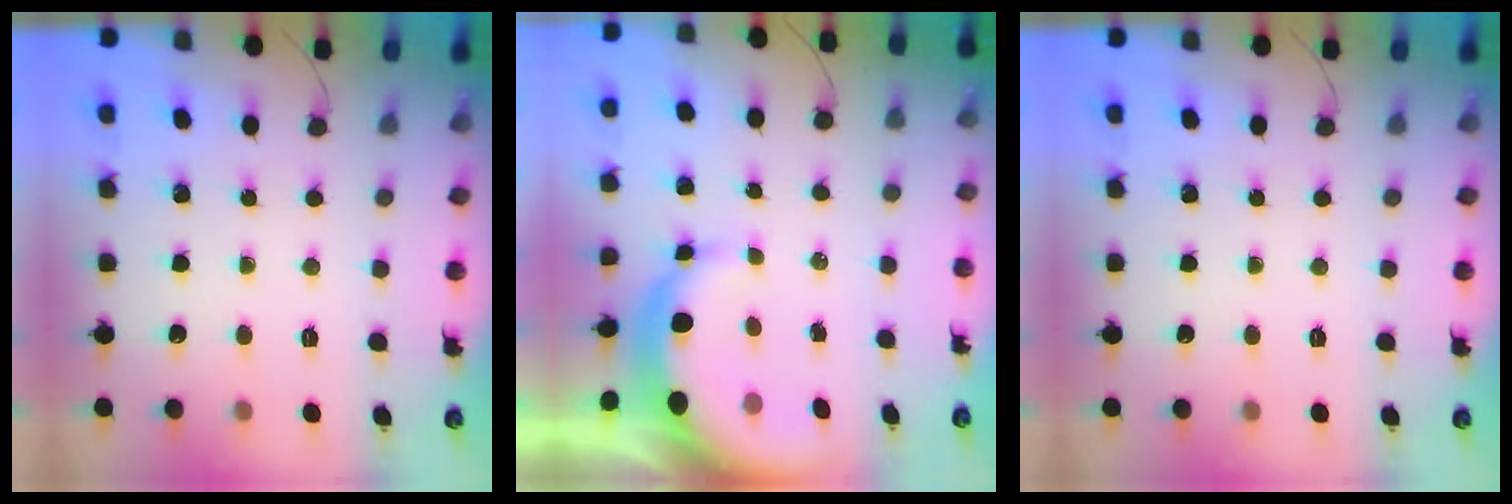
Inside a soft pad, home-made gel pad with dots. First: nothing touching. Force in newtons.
{"total": 8.4, "press": 8.3, "slide": 1.5}
{"total": 0.0}